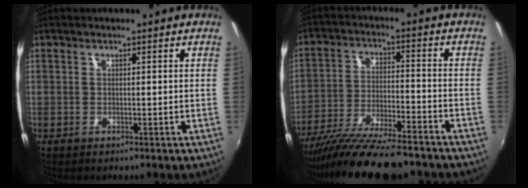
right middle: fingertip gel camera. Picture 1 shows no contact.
{"total": 18.0, "force": [-15.2, 2.8, 9.1], "torque": [-0.179, -0.041, -0.249]}